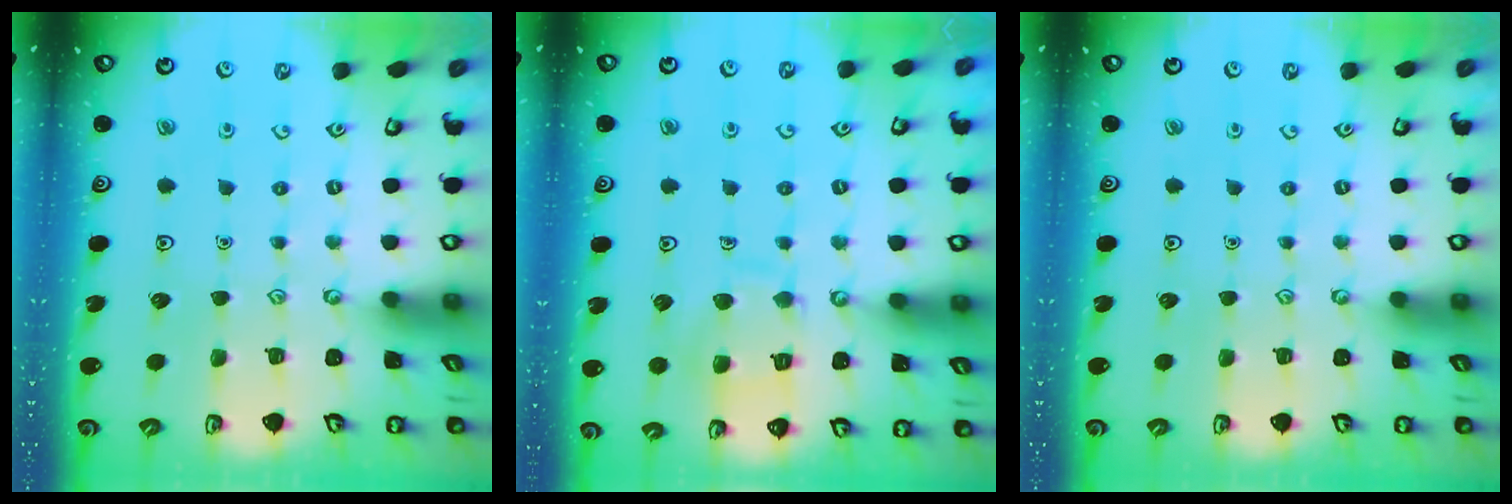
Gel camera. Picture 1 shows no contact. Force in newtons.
{"total": 10.1, "press": 10.0, "slide": 0.9}
{"total": 0.0}